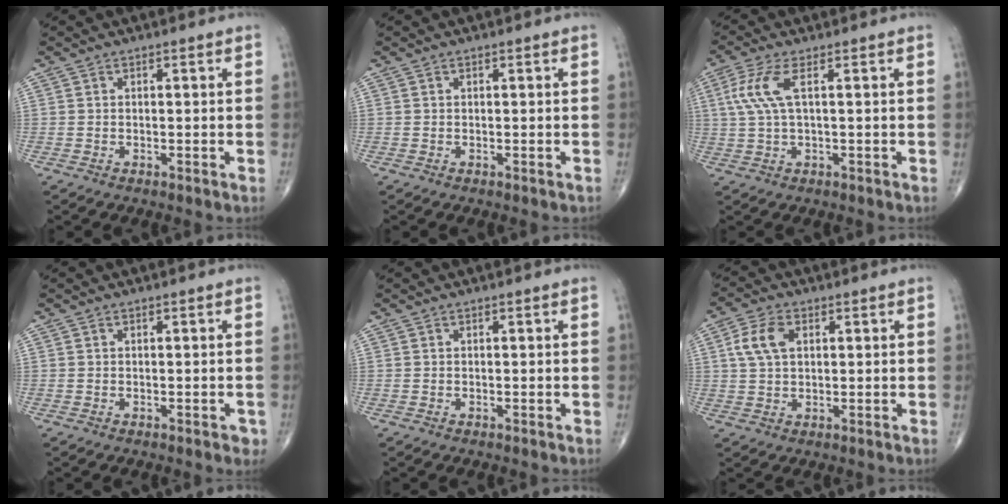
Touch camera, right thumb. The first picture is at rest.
{"total": 0.0}
{"total": 6.1, "force": [1.6, 1.8, 5.6], "torque": [-0.159, 0.012, 0.035]}
{"total": 1.4, "force": [-0.6, 0.7, 1.0], "torque": [-0.002, 0.001, -0.007]}
{"total": 0.0}
{"total": 6.4, "force": [1.8, 4.0, 4.7], "torque": [-0.094, 0.006, 0.032]}